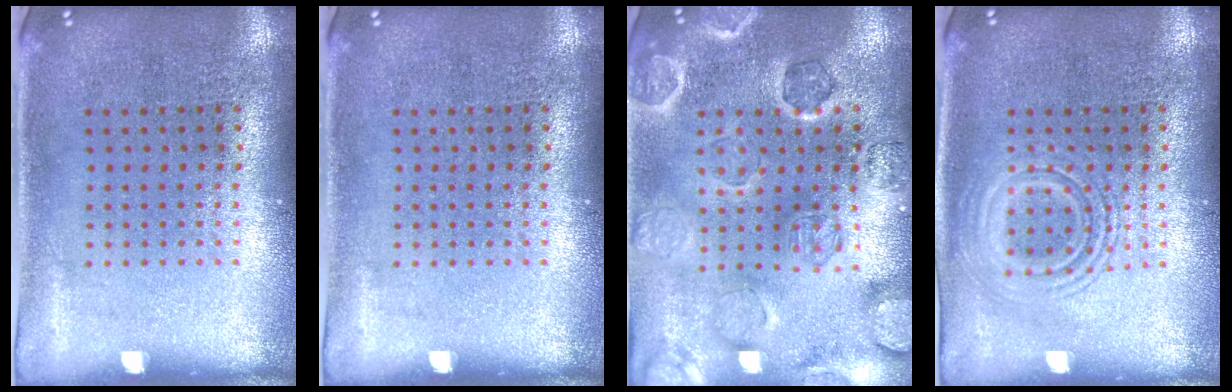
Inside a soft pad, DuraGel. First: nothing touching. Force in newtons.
{"total": 0.0}
{"total": 1.7, "press": 1.7, "slide": 0.2}
{"total": 2.8, "press": 2.8, "slide": 0.4}